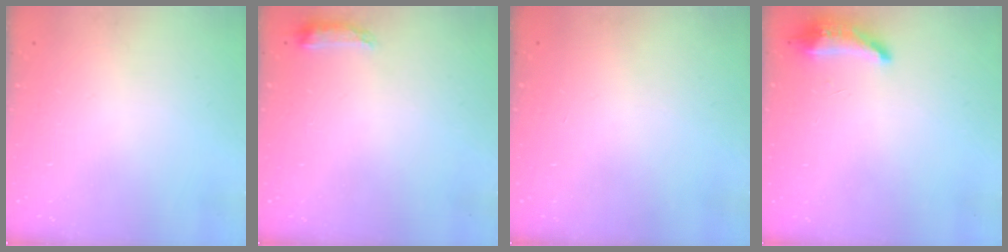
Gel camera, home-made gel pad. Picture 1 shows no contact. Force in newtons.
{"total": 6.5, "press": 6.4, "slide": 1.0}
{"total": 0.0}
{"total": 8.5, "press": 8.4, "slide": 1.6}